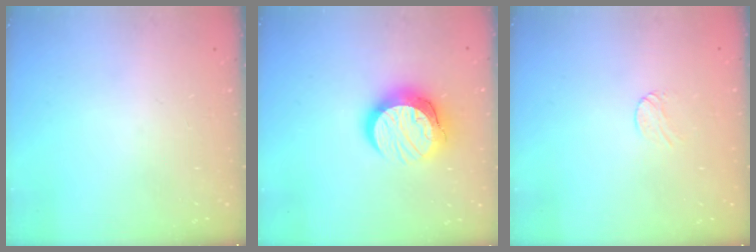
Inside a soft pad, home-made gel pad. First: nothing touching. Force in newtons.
{"total": 14.1, "press": 14.0, "slide": 1.1}
{"total": 3.5, "press": 3.4, "slide": 0.2}